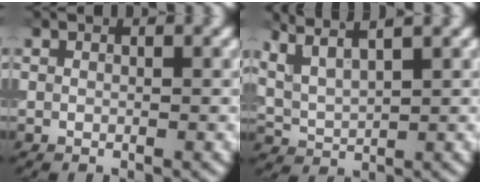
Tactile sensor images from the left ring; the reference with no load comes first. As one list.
[{"total": 5.3, "force": [3.9, 1.5, 3.1], "torque": [-0.069, 0.025, 0.060]}]